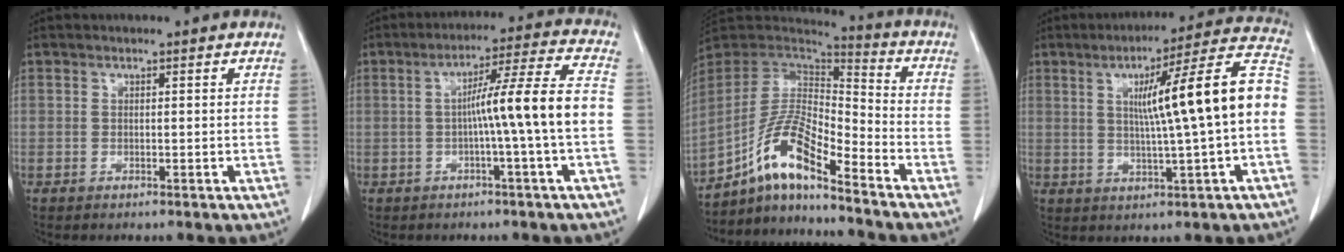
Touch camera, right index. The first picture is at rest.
{"total": 10.2, "force": [-1.5, -1.5, 10.0], "torque": [-0.161, 0.018, -0.022]}
{"total": 12.6, "force": [-8.2, 2.2, 9.4], "torque": [-0.187, 0.016, -0.150]}
{"total": 15.5, "force": [0.8, -0.3, 15.5], "torque": [-0.222, 0.026, 0.009]}